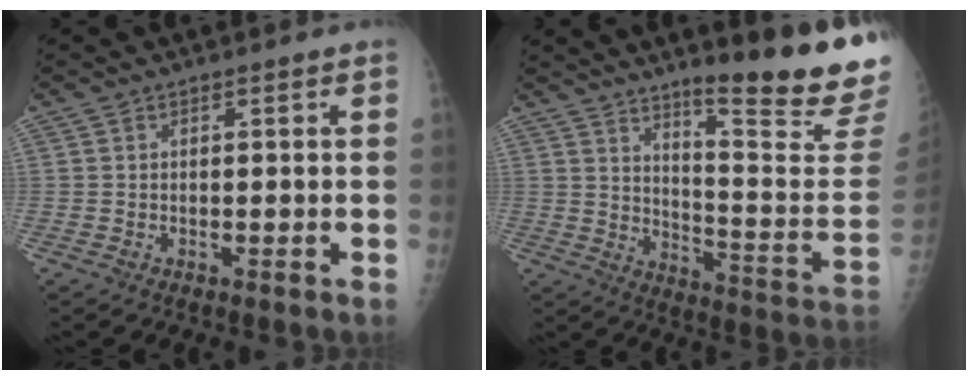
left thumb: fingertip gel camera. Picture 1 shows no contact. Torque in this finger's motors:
{"motor_torque": [0.75, 0.25, 1.11, -1.66, 0.07]}